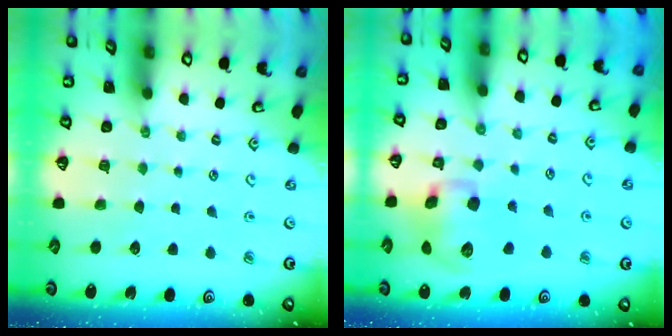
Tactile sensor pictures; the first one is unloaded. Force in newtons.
{"total": 11.7, "press": 11.5, "slide": 2.0}